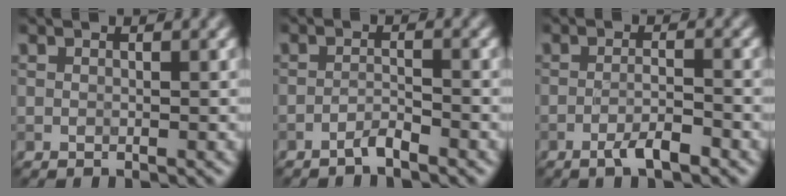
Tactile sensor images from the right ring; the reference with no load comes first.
{"total": 1.5, "force": [-1.2, 0.2, 0.8], "torque": [-0.014, 0.005, -0.027]}
{"total": 2.7, "force": [-1.7, 0.4, 2.1], "torque": [-0.038, 0.003, -0.035]}